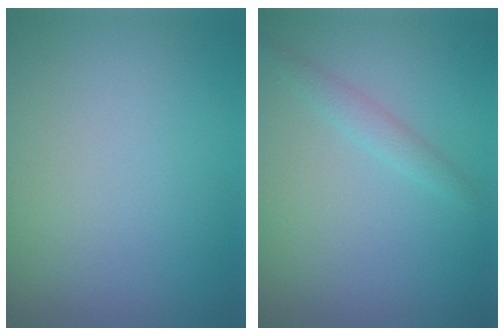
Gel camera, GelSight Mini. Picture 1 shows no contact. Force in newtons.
{"total": 1.4, "press": 1.4, "slide": 0.1}